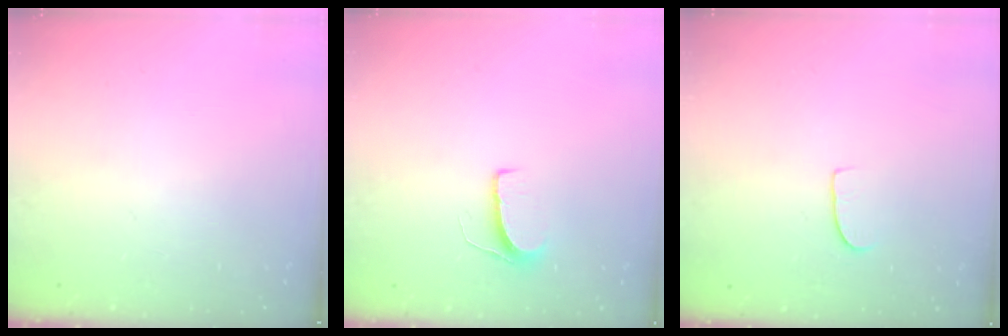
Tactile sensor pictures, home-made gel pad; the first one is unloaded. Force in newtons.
{"total": 6.4, "press": 6.4, "slide": 0.6}
{"total": 5.3, "press": 5.3, "slide": 0.5}